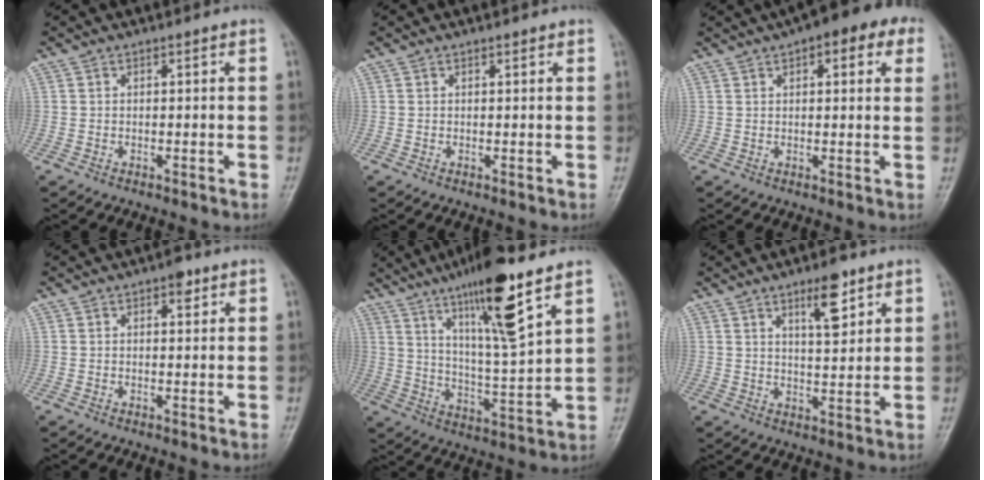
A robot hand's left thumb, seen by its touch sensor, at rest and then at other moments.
{"total": 0.9, "force": [0.7, 0.3, 0.4], "torque": [-0.007, -0.003, 0.008]}
{"total": 11.2, "force": [5.8, 4.2, 8.7], "torque": [-0.084, 0.013, 0.066]}
{"total": 2.5, "force": [1.4, 1.1, 1.7], "torque": [-0.016, -0.004, 0.017]}
{"total": 16.3, "force": [9.9, 2.0, 12.8], "torque": [-0.214, -0.053, 0.175]}
{"total": 7.1, "force": [4.2, 2.2, 5.3], "torque": [-0.073, -0.028, 0.067]}